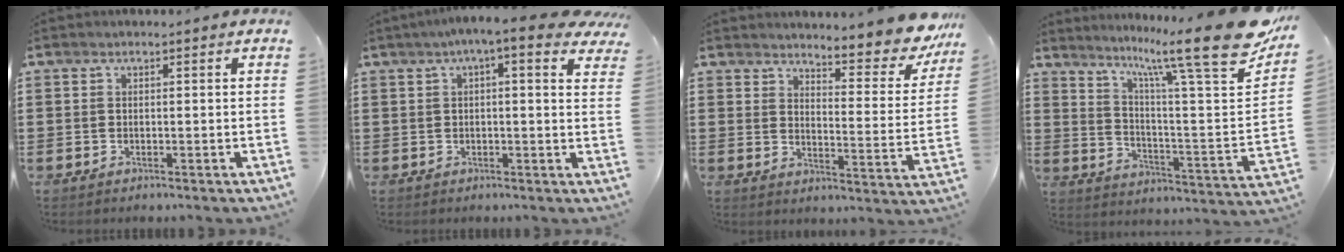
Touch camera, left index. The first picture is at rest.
{"total": 5.0, "force": [3.1, 0.3, 4.0], "torque": [-0.076, -0.003, 0.050]}
{"total": 6.3, "force": [5.9, 0.2, 2.1], "torque": [-0.044, -0.049, 0.097]}
{"total": 16.7, "force": [11.9, 0.8, 11.7], "torque": [-0.209, -0.082, 0.184]}